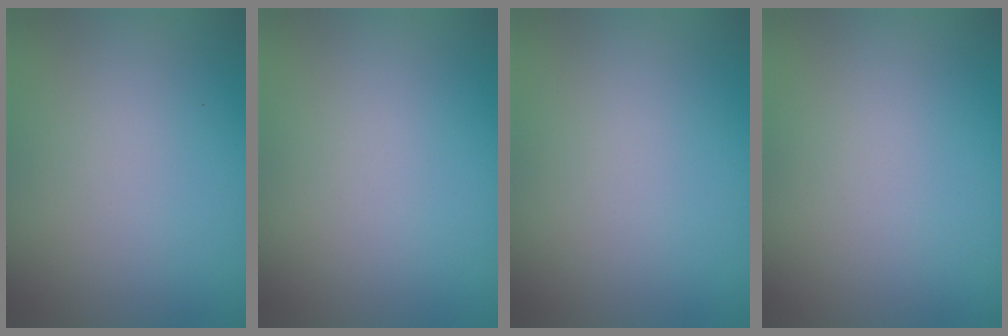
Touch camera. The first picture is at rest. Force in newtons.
{"total": 0.0}
{"total": 0.0}
{"total": 0.0}